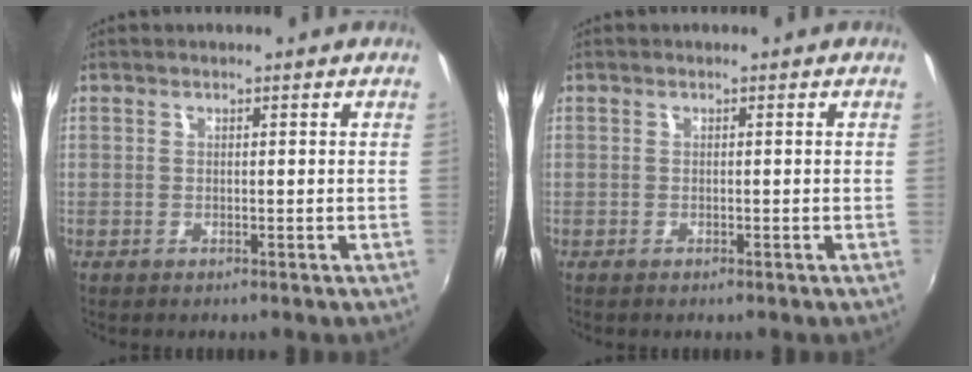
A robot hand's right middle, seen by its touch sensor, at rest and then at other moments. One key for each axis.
{"total": 0.0}